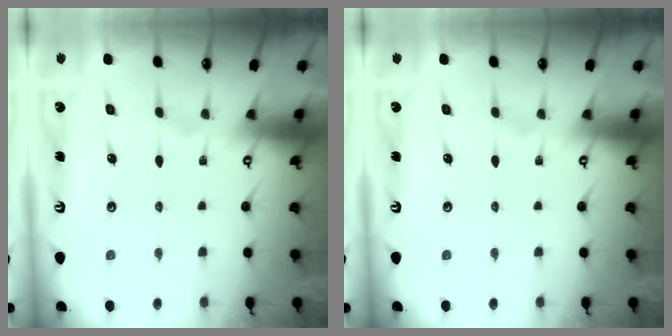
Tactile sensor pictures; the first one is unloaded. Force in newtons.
{"total": 0.0}